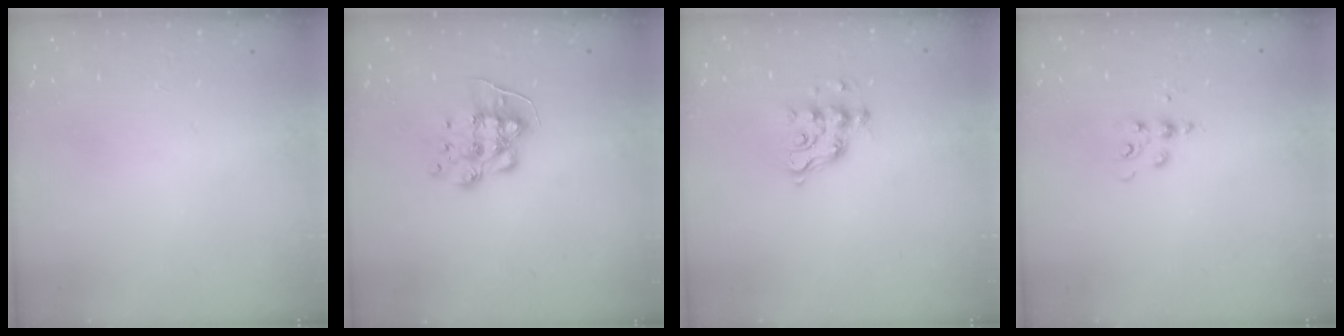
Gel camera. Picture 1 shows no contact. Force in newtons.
{"total": 8.7, "press": 8.7, "slide": 0.4}
{"total": 7.3, "press": 7.2, "slide": 0.9}
{"total": 4.7, "press": 4.7, "slide": 0.5}